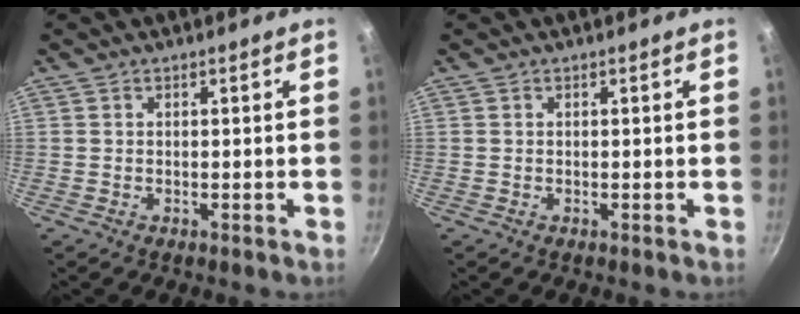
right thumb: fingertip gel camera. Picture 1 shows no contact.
{"total": 0.0}